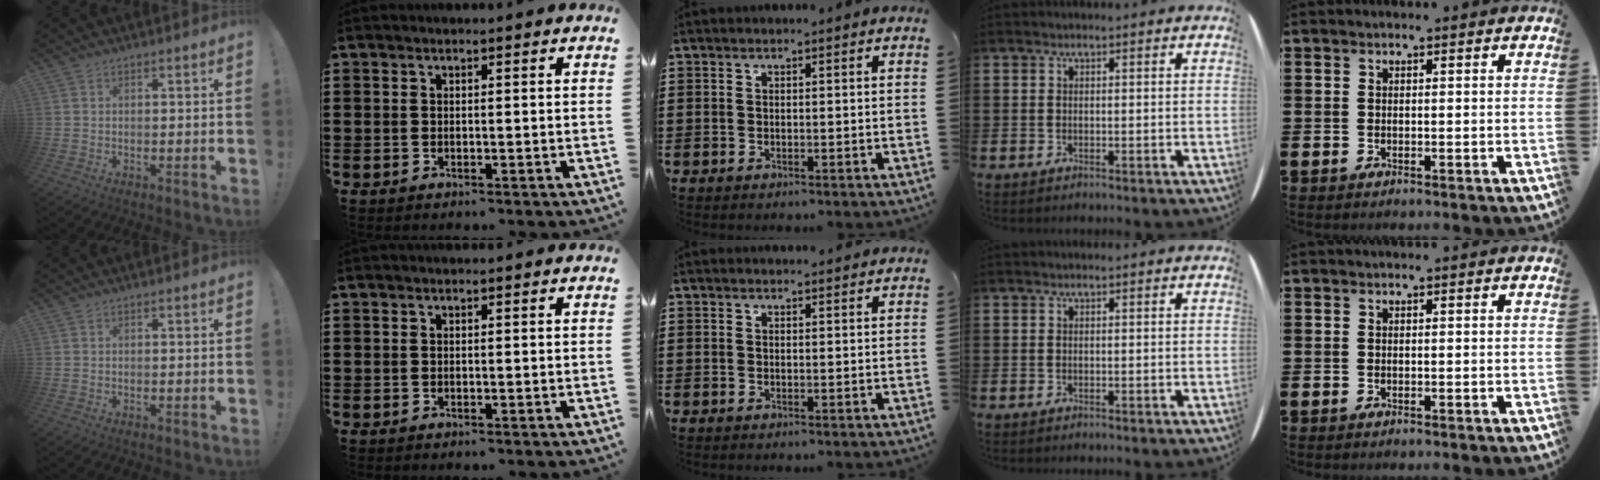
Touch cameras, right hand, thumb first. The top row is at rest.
{"middle": {"total": 0.9, "force": [0.9, 0.1, 0.2], "torque": [0.002, -0.004, 0.015]}}